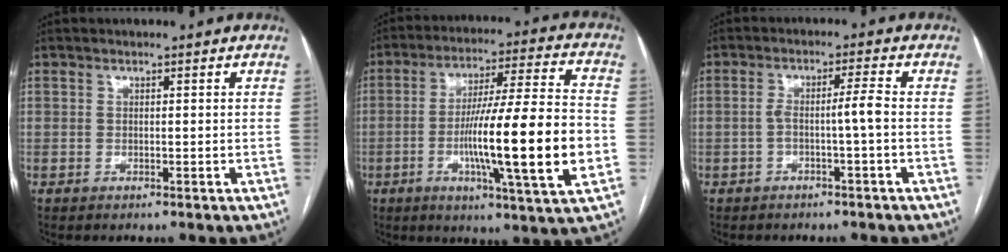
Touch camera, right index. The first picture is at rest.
{"total": 19.5, "force": [-3.9, 0.3, 19.1], "torque": [-0.300, -0.004, -0.062]}
{"total": 3.5, "force": [-0.9, -0.4, 3.3], "torque": [-0.059, 0.014, -0.012]}